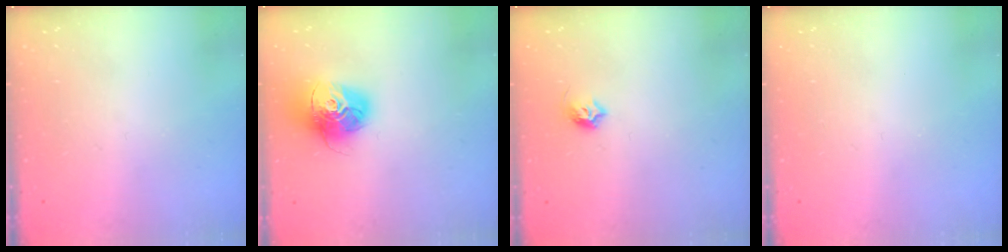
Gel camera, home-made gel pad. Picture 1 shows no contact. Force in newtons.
{"total": 16.1, "press": 16.0, "slide": 1.5}
{"total": 5.7, "press": 5.6, "slide": 1.0}
{"total": 0.0}